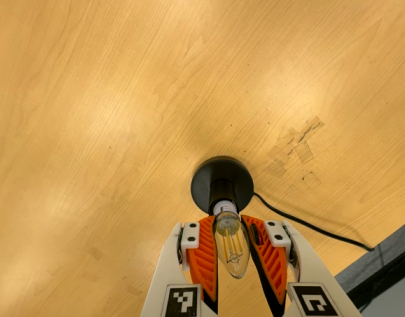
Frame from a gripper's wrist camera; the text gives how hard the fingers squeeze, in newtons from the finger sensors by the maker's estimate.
{"total": 17.0, "left": 19.9, "right": 14.1}